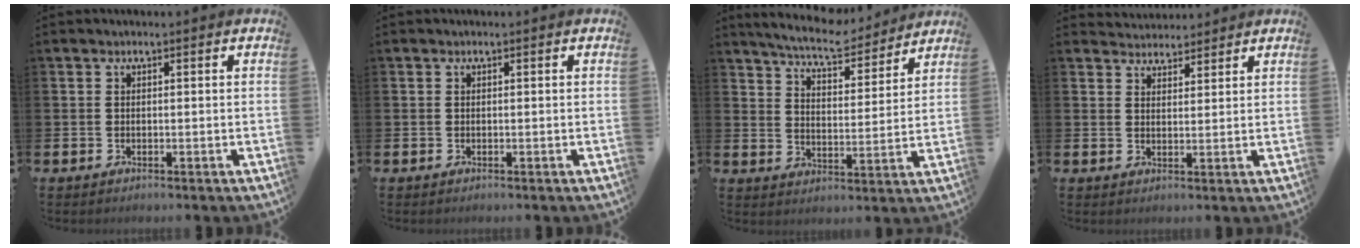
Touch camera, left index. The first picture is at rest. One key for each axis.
{"total": 0.0}
{"total": 7.3, "fx": 6.9, "fy": 1.0, "fz": 2.1, "tx": -0.061, "ty": -0.043, "tz": 0.119}
{"total": 3.4, "fx": 3.2, "fy": 0.9, "fz": -0.5, "tx": 0.005, "ty": -0.016, "tz": 0.059}